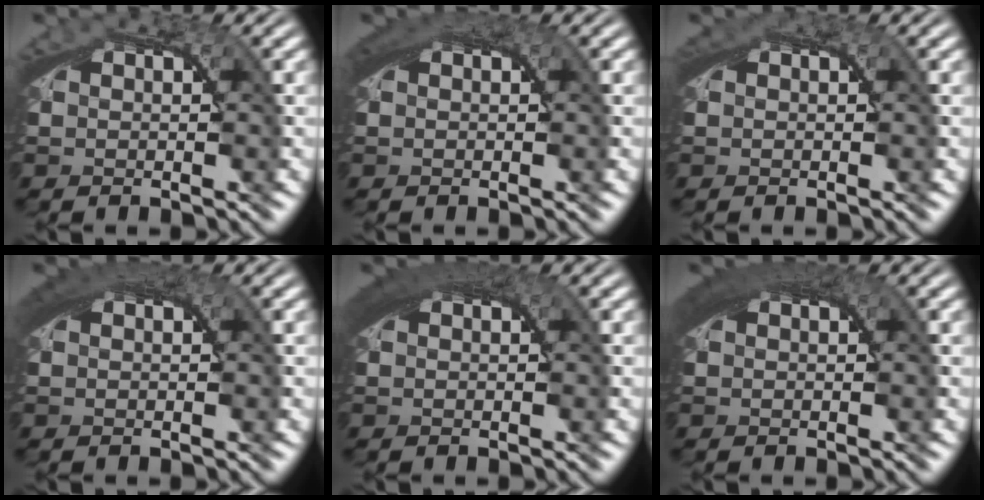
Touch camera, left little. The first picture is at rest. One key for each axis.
{"total": 2.6, "fx": 1.3, "fy": 0.9, "fz": 2.0, "tx": -0.031, "ty": 0.011, "tz": 0.017}
{"total": 1.2, "fx": 0.6, "fy": 0.7, "fz": 0.9, "tx": -0.012, "ty": 0.005, "tz": 0.007}
{"total": 3.0, "fx": 1.5, "fy": 1.0, "fz": 2.5, "tx": -0.036, "ty": 0.012, "tz": 0.019}
{"total": 3.9, "fx": 1.6, "fy": 1.4, "fz": 3.2, "tx": -0.045, "ty": 0.013, "tz": 0.022}
{"total": 4.0, "fx": 1.8, "fy": 1.4, "fz": 3.3, "tx": -0.046, "ty": 0.014, "tz": 0.023}